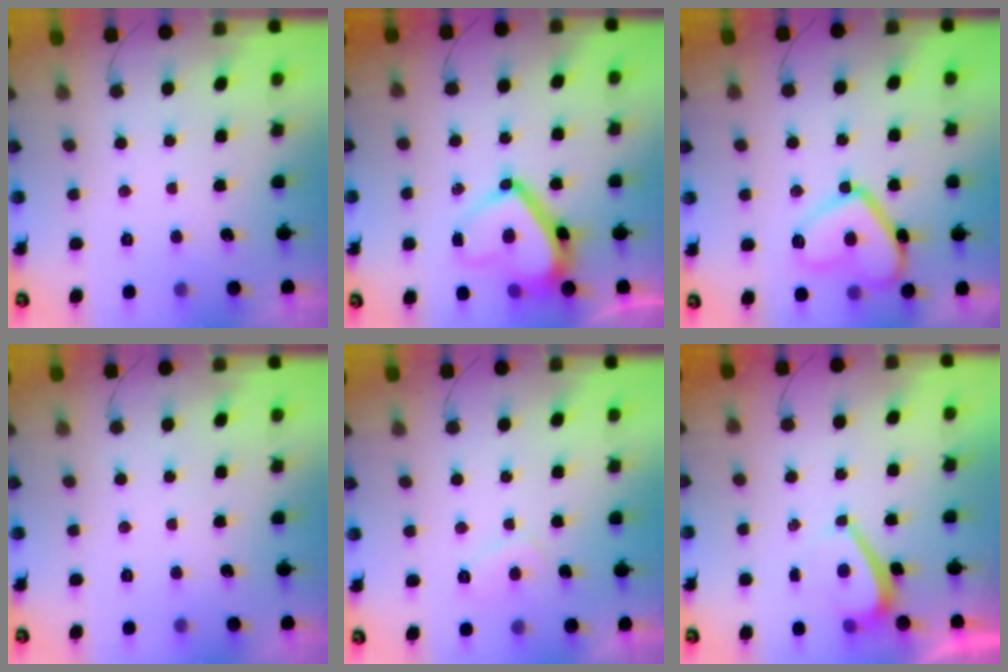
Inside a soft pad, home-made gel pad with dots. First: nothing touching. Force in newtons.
{"total": 14.6, "press": 14.5, "slide": 1.8}
{"total": 12.8, "press": 12.7, "slide": 1.3}
{"total": 0.0}
{"total": 2.4, "press": 2.2, "slide": 0.9}
{"total": 2.0, "press": 1.9, "slide": 0.6}